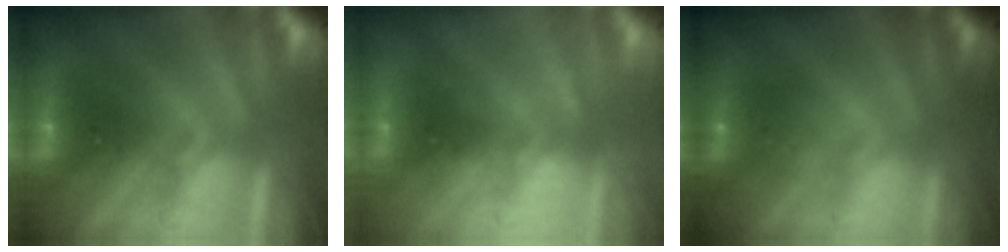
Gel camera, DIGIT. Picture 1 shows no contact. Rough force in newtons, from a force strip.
{"total": 2.1}
{"total": 1.0}